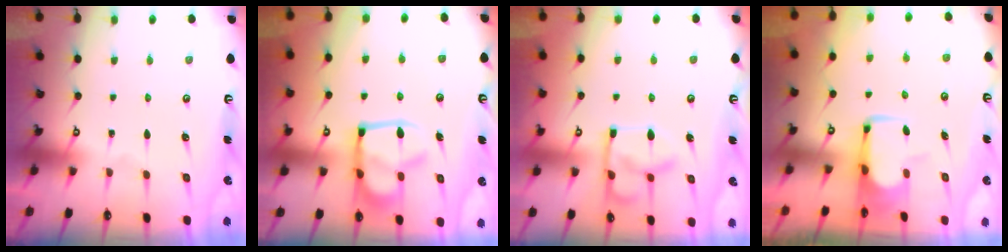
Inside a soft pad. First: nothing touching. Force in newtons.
{"total": 13.9, "press": 13.8, "slide": 1.7}
{"total": 12.9, "press": 12.9, "slide": 1.0}
{"total": 3.6, "press": 3.5, "slide": 0.4}